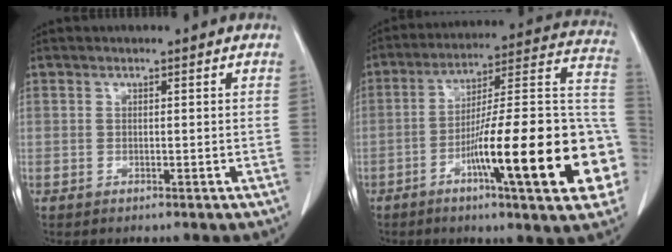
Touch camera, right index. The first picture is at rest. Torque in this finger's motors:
{"motor_torque": [1.49, -0.64, 1.05, 0.21]}